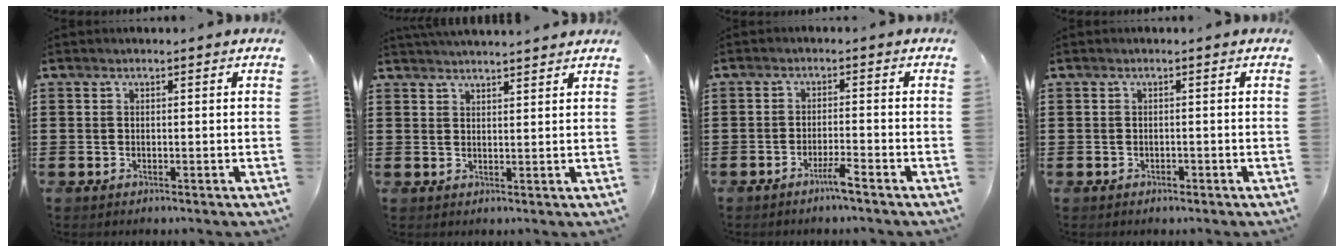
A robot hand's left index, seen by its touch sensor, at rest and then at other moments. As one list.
[{"total": 2.4, "force": [2.4, -0.2, 0.2], "torque": [-0.010, -0.007, 0.046]}, {"total": 3.0, "force": [-2.3, 0.0, 1.9], "torque": [-0.032, 0.005, -0.042]}, {"total": 0.7, "force": [-0.6, 0.3, 0.2], "torque": [-0.008, 0.000, -0.012]}]